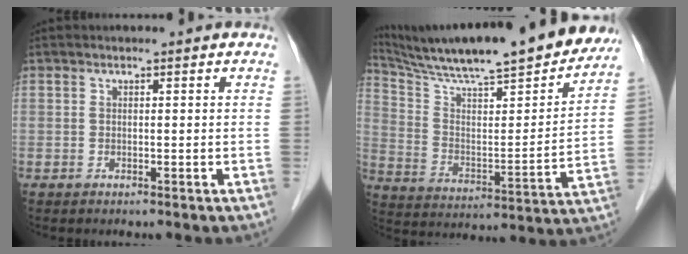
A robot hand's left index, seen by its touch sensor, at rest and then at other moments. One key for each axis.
{"total": 27.0, "fx": 23.6, "fy": 2.8, "fz": 12.7, "tx": -0.216, "ty": -0.036, "tz": 0.342}